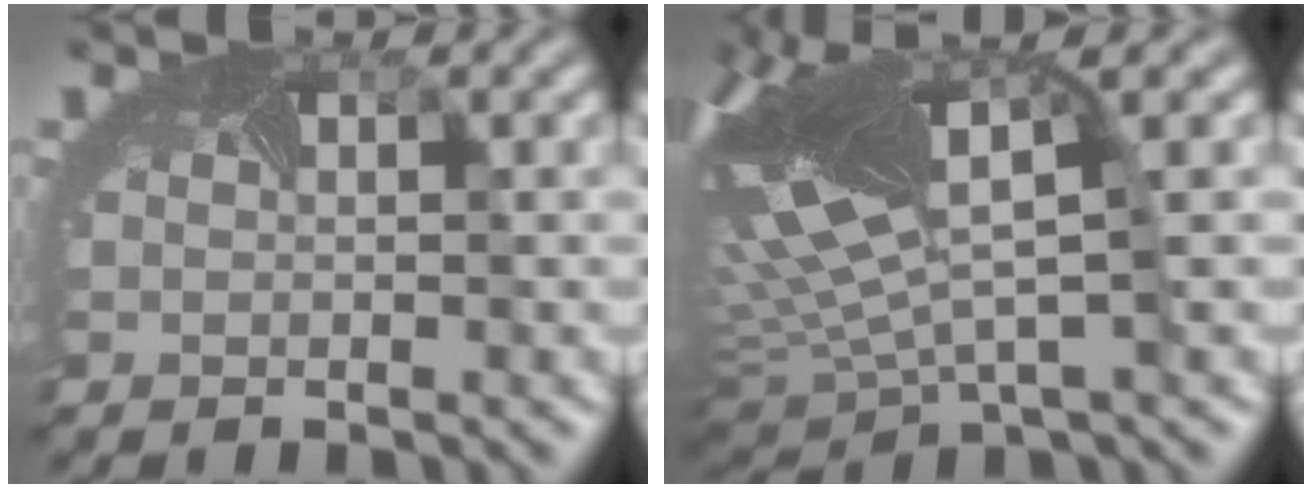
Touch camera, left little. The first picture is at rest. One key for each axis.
{"total": 12.4, "fx": 2.0, "fy": 5.0, "fz": 11.1, "tx": -0.264, "ty": -0.007, "tz": 0.032}